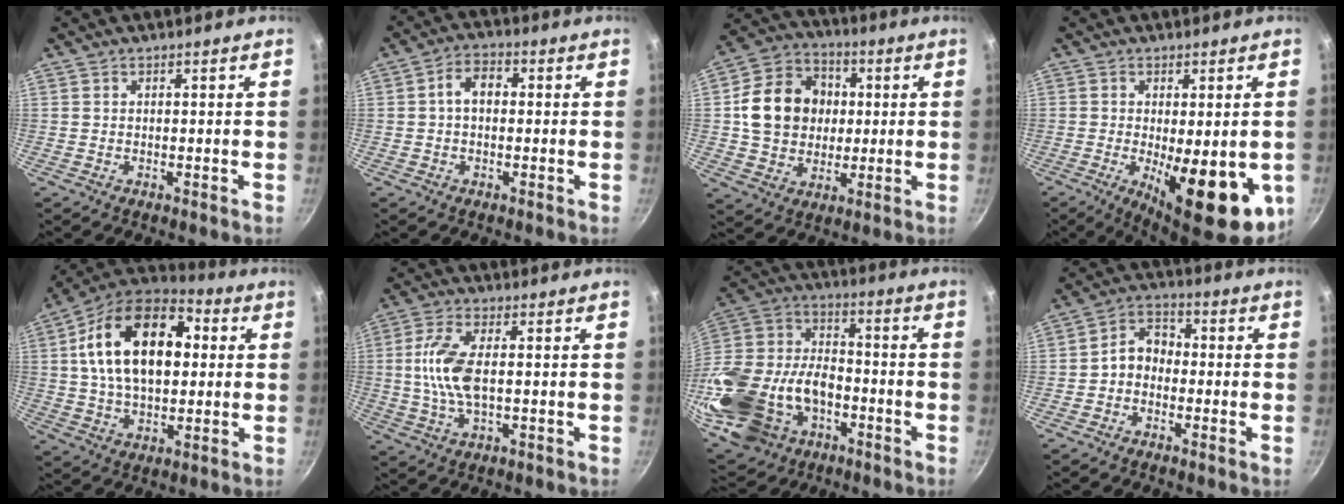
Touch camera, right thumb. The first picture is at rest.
{"total": 5.1, "force": [0.3, 3.4, 3.8], "torque": [-0.059, 0.019, -0.002]}
{"total": 15.6, "force": [1.2, 13.1, 8.3], "torque": [-0.122, 0.020, 0.022]}
{"total": 17.3, "force": [-4.9, 6.7, 15.2], "torque": [-0.174, -0.023, -0.049]}
{"total": 22.0, "force": [3.8, 13.2, 17.2], "torque": [-0.272, 0.019, 0.055]}
{"total": 9.5, "force": [0.5, 4.1, 8.5], "torque": [-0.194, 0.000, 0.009]}
{"total": 31.2, "force": [-10.2, 21.6, 20.1], "torque": [-0.519, 0.029, -0.175]}
{"total": 6.3, "force": [-1.2, 4.9, 3.8], "torque": [-0.044, 0.029, -0.039]}